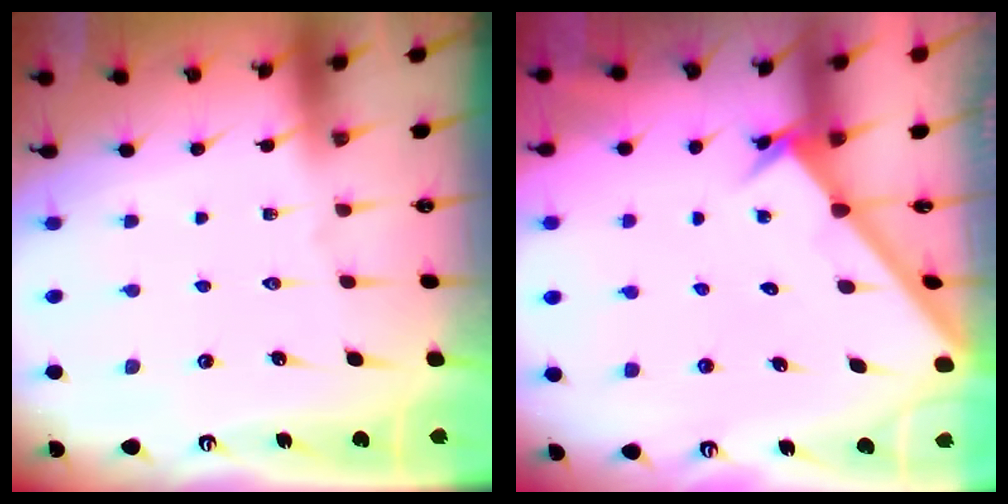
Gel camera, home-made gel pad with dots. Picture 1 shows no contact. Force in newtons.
{"total": 2.1, "press": 2.1, "slide": 0.3}